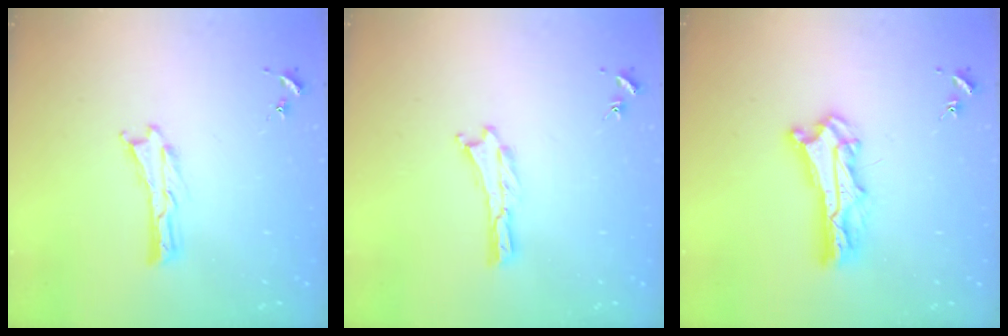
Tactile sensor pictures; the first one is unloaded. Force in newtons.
{"total": 0.0}
{"total": 7.4, "press": 7.3, "slide": 0.6}